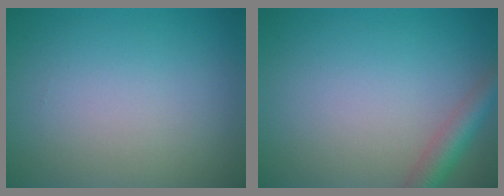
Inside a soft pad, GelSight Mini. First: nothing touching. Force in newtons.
{"total": 3.0, "press": 3.0, "slide": 0.1}